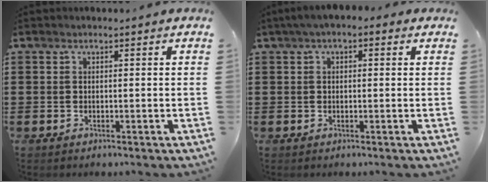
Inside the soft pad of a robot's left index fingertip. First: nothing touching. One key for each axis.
{"total": 1.9, "fx": 0.5, "fy": 1.1, "fz": 1.5, "tx": -0.031, "ty": 0.009, "tz": 0.006}